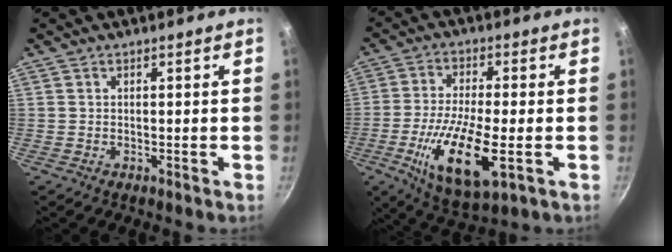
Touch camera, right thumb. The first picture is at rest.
{"total": 15.6, "force": [-4.0, 5.3, 14.1], "torque": [-0.271, -0.004, -0.073]}